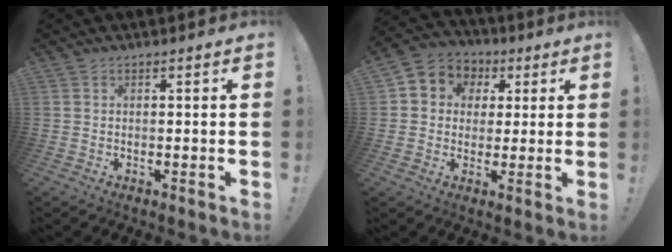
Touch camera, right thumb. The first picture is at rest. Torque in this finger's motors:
{"motor_torque": [0.01, 0.08, 0.09, 0.03, 0.22]}